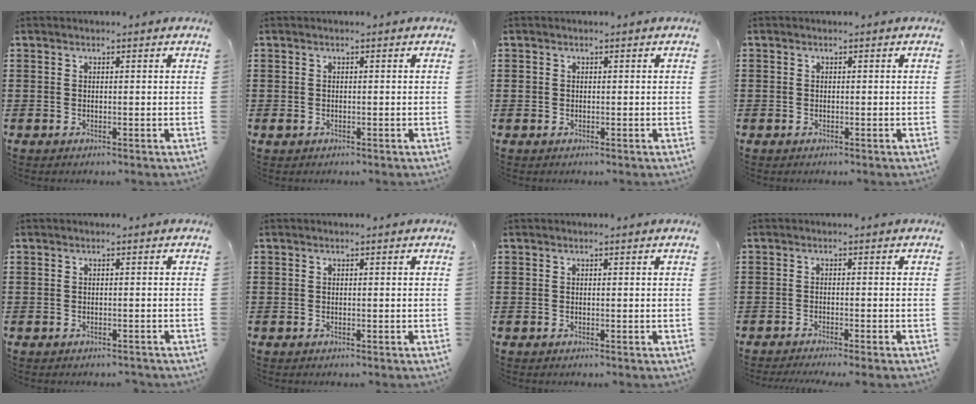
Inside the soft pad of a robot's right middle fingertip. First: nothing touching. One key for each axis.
{"total": 0.6, "fx": -0.3, "fy": 0.5, "fz": 0.0, "tx": -0.002, "ty": 0.001, "tz": -0.008}
{"total": 0.6, "fx": 0.1, "fy": 0.6, "fz": 0.1, "tx": -0.002, "ty": 0.004, "tz": 0.000}
{"total": 0.9, "fx": -0.3, "fy": 0.8, "fz": -0.1, "tx": 0.001, "ty": 0.003, "tz": -0.006}
{"total": 0.6, "fx": -0.6, "fy": 0.2, "fz": -0.1, "tx": -0.001, "ty": -0.002, "tz": -0.011}
{"total": 0.0}
{"total": 0.0}
{"total": 1.1, "fx": -1.0, "fy": -0.1, "fz": 0.3, "tx": -0.005, "ty": -0.002, "tz": -0.020}